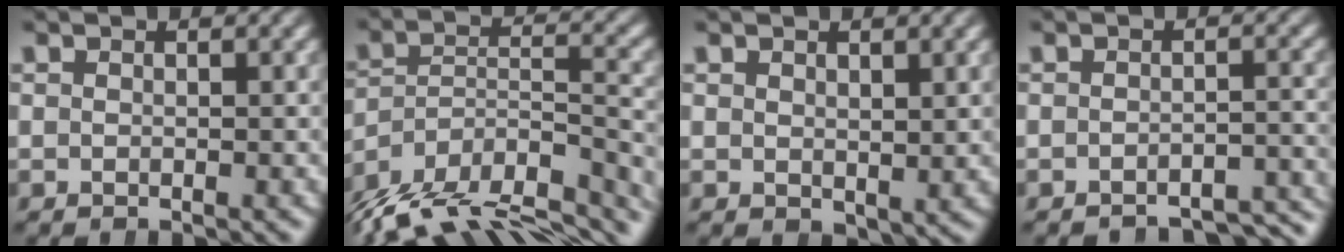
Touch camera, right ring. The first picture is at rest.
{"total": 13.2, "force": [-9.4, 6.7, 6.3], "torque": [-0.109, -0.050, -0.130]}
{"total": 1.1, "force": [0.6, 0.4, 0.7], "torque": [-0.001, -0.006, 0.021]}
{"total": 4.5, "force": [-4.4, 0.6, 1.0], "torque": [-0.004, -0.008, -0.068]}